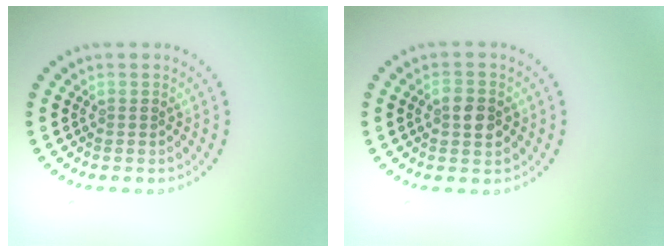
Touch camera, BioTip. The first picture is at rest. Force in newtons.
{"total": 2.6, "press": 2.6, "slide": 0.1}